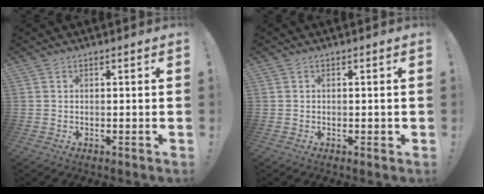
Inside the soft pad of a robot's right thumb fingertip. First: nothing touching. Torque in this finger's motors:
{"motor_torque": [0.06, 0.19, 0.11, -0.07, -0.01]}